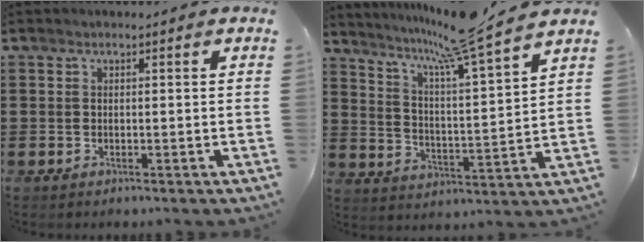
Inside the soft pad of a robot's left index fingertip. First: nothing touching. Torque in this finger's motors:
{"motor_torque": [1.11, -1.03, 0.34, 0.12]}